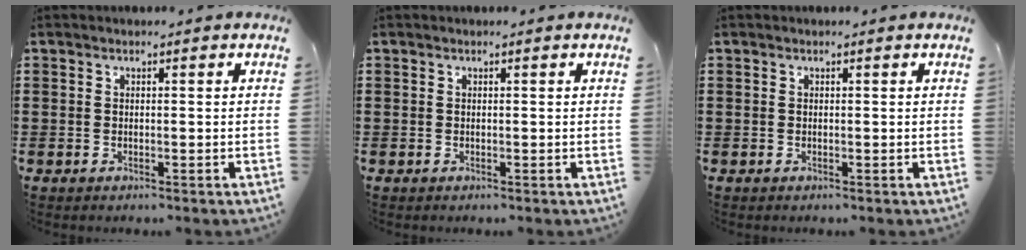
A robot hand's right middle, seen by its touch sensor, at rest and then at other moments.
{"total": 0.0}
{"total": 0.0}